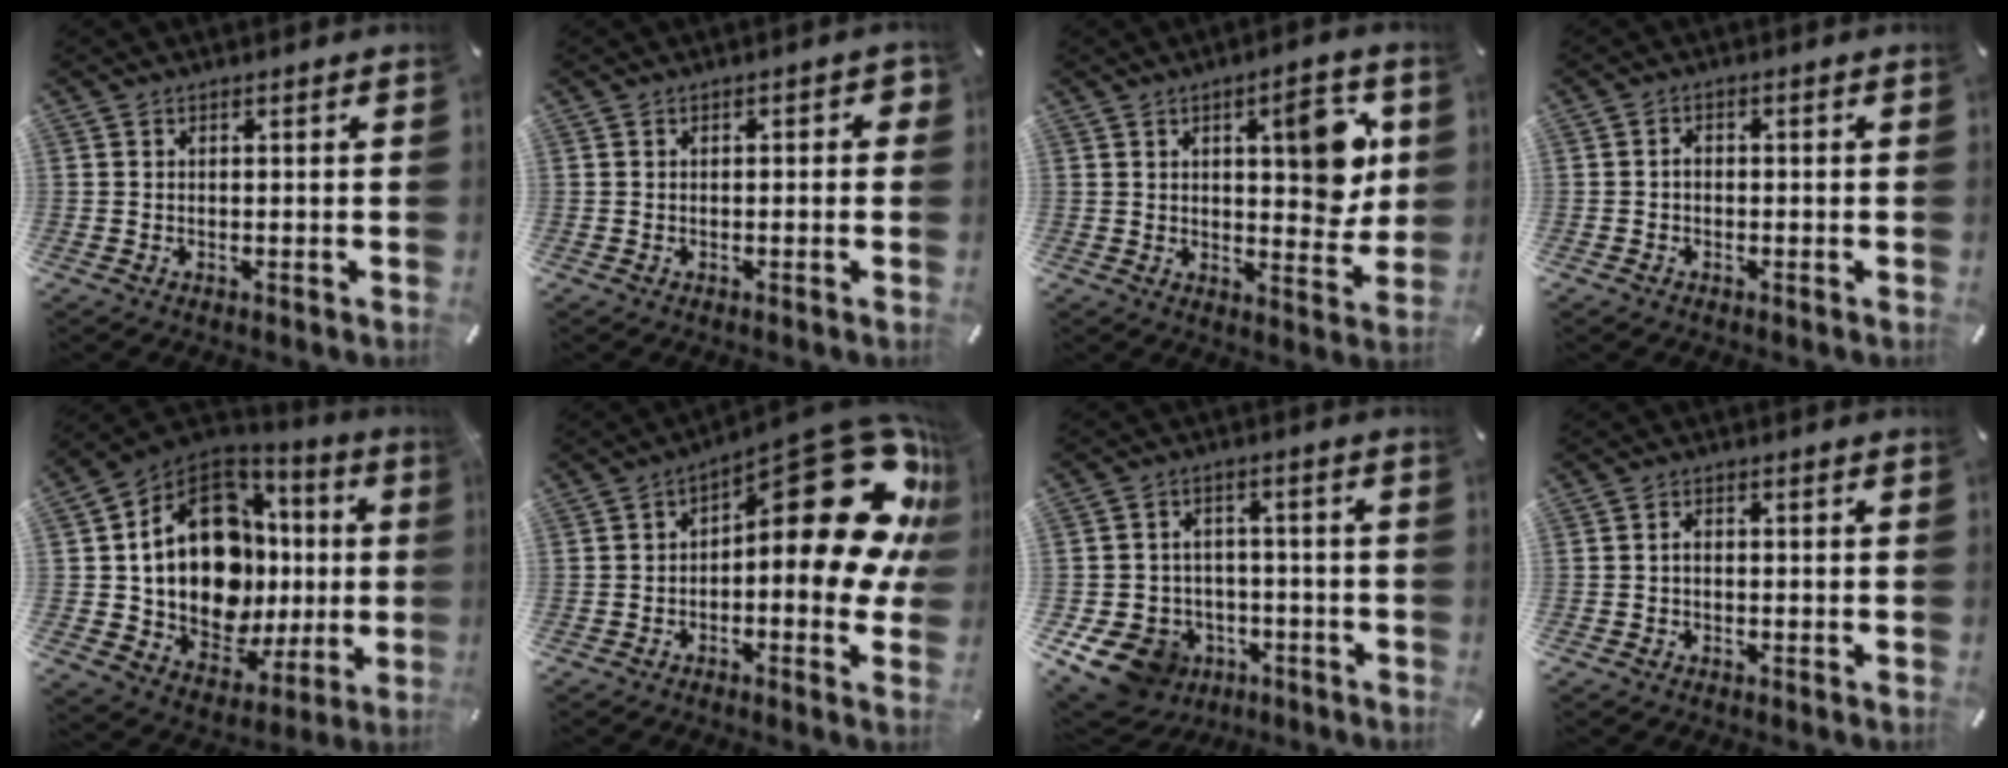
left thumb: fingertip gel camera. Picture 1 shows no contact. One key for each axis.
{"total": 1.5, "fx": -0.4, "fy": 0.8, "fz": 1.2, "tx": -0.013, "ty": 0.001, "tz": -0.009}
{"total": 11.9, "fx": 3.9, "fy": 5.3, "fz": 9.9, "tx": -0.109, "ty": -0.017, "tz": 0.057}
{"total": 1.7, "fx": -0.5, "fy": 1.3, "fz": 0.9, "tx": -0.019, "ty": 0.006, "tz": -0.012}
{"total": 20.2, "fx": 2.8, "fy": 14.2, "fz": 14.0, "tx": -0.283, "ty": -0.038, "tz": 0.054}
{"total": 26.0, "fx": 7.9, "fy": 11.2, "fz": 22.1, "tx": -0.264, "ty": -0.076, "tz": 0.146}
{"total": 11.2, "fx": -5.4, "fy": 9.0, "fz": 4.0, "tx": -0.090, "ty": 0.035, "tz": -0.089}
{"total": 1.4, "fx": -0.5, "fy": 0.8, "fz": 0.9, "tx": -0.020, "ty": 0.005, "tz": -0.013}